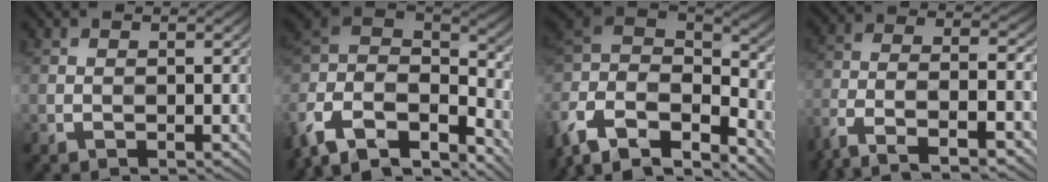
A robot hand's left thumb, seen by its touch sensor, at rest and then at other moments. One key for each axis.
{"total": 13.3, "fx": -7.9, "fy": 7.4, "fz": 7.8, "tx": -0.199, "ty": 0.007, "tz": -0.113}
{"total": 12.0, "fx": -6.2, "fy": 7.2, "fz": 7.3, "tx": -0.186, "ty": 0.003, "tz": -0.085}
{"total": 11.3, "fx": -7.7, "fy": 3.6, "fz": 7.6, "tx": -0.150, "ty": -0.003, "tz": -0.153}